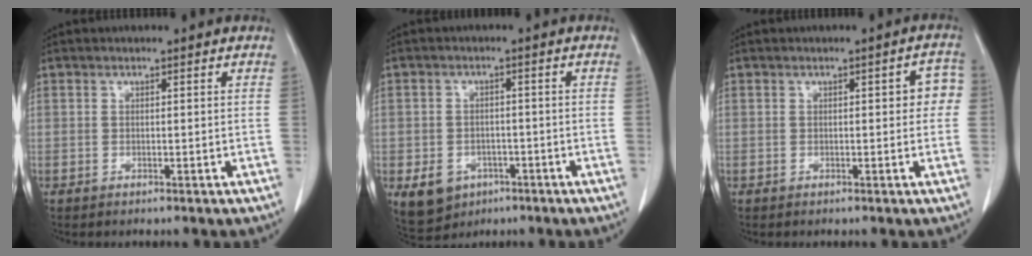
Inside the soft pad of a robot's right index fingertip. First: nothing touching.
{"total": 7.1, "force": [-3.3, 5.9, 2.4], "torque": [-0.043, 0.003, -0.036]}
{"total": 3.5, "force": [0.3, 1.5, 3.1], "torque": [-0.026, 0.018, 0.001]}